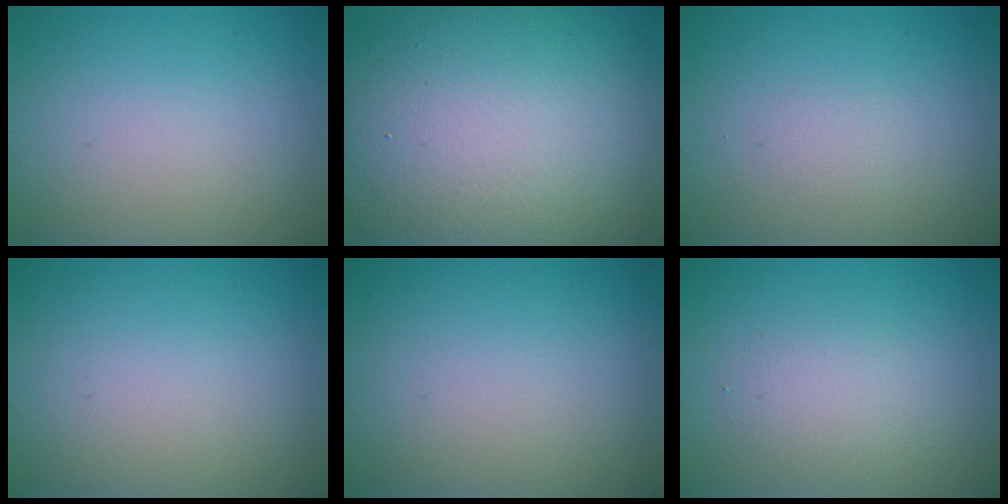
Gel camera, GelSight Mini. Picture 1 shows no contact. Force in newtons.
{"total": 16.8, "press": 16.8, "slide": 0.8}
{"total": 0.7, "press": 0.7, "slide": 0.1}
{"total": 0.0}
{"total": 0.0}
{"total": 2.0, "press": 2.0, "slide": 0.2}